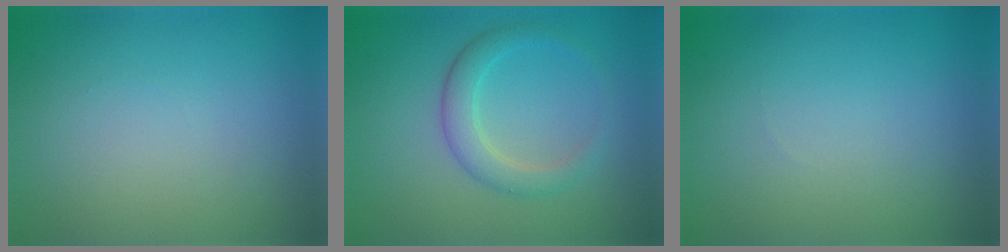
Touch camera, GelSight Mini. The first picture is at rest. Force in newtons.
{"total": 2.9, "press": 2.9, "slide": 0.1}
{"total": 0.0}